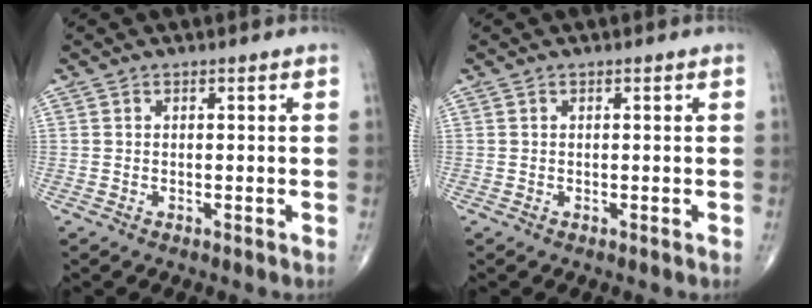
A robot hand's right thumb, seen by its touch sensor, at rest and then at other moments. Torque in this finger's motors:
{"motor_torque": [0.00, 0.00, 0.00, 0.00, 0.00]}